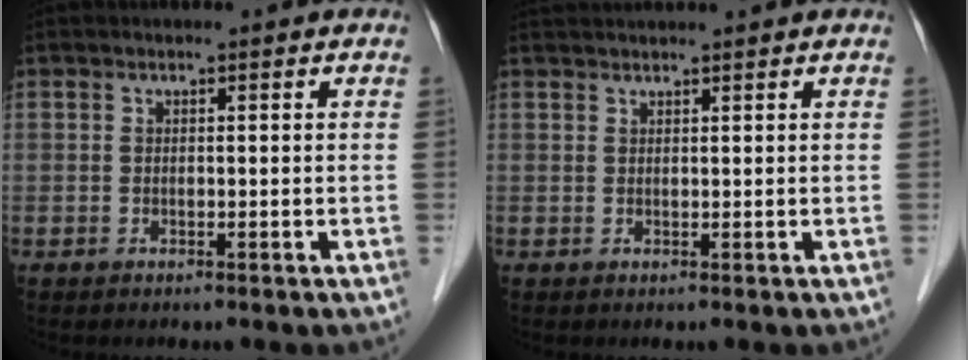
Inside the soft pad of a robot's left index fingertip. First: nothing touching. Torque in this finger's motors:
{"motor_torque": [-1.00, -1.14, 0.08, 0.03]}